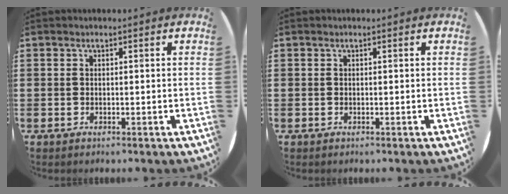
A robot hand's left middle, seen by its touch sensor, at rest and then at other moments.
{"total": 0.0}